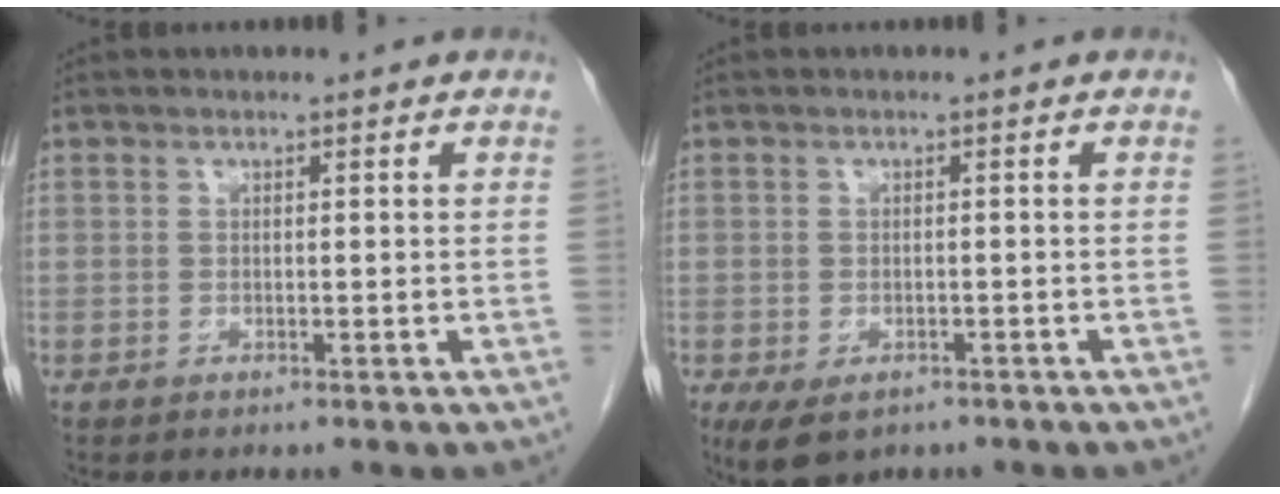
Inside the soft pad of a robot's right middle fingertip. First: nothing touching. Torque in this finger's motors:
{"motor_torque": [0.66, -0.44, 0.24, 0.07]}